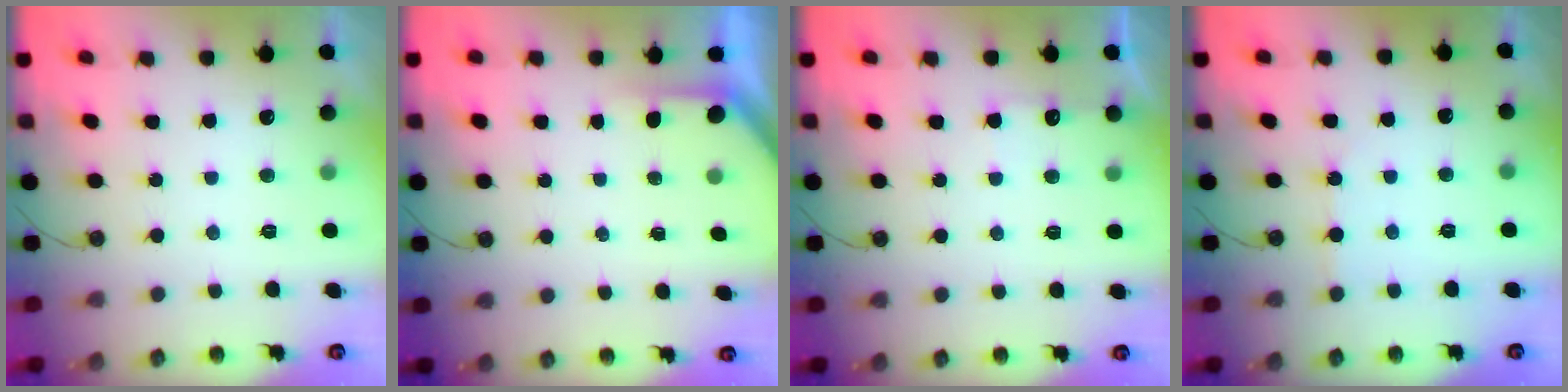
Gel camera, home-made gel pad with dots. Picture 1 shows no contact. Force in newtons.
{"total": 1.9, "press": 1.9, "slide": 0.2}
{"total": 5.4, "press": 5.3, "slide": 0.7}
{"total": 2.6, "press": 2.6, "slide": 0.4}